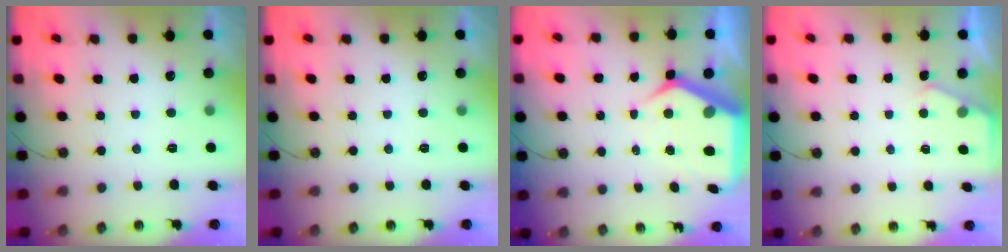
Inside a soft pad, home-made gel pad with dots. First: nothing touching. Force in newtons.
{"total": 0.0}
{"total": 10.4, "press": 10.3, "slide": 1.6}
{"total": 2.1, "press": 2.1, "slide": 0.4}